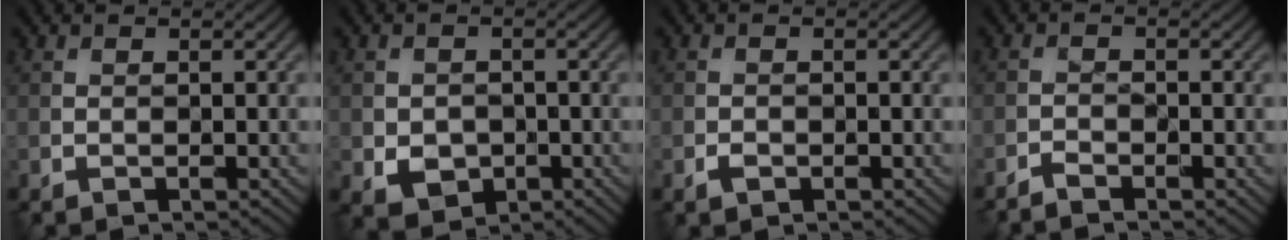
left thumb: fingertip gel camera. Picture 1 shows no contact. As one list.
[{"total": 3.7, "force": [-1.1, 3.0, 1.9], "torque": [-0.042, -0.010, -0.018]}, {"total": 1.0, "force": [-0.5, 0.6, 0.5], "torque": [-0.009, 0.000, -0.012]}, {"total": 1.7, "force": [-1.6, 0.2, 0.5], "torque": [-0.013, -0.001, -0.037]}]